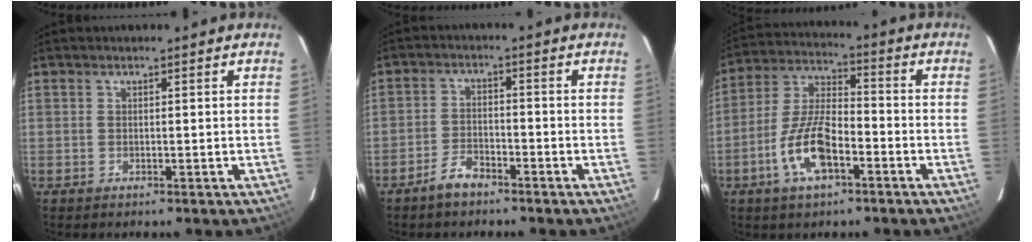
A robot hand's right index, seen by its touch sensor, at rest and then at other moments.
{"total": 4.5, "force": [-3.6, 1.8, 2.0], "torque": [-0.055, 0.006, -0.065]}
{"total": 11.7, "force": [-5.3, 4.7, 9.3], "torque": [-0.198, 0.004, -0.099]}